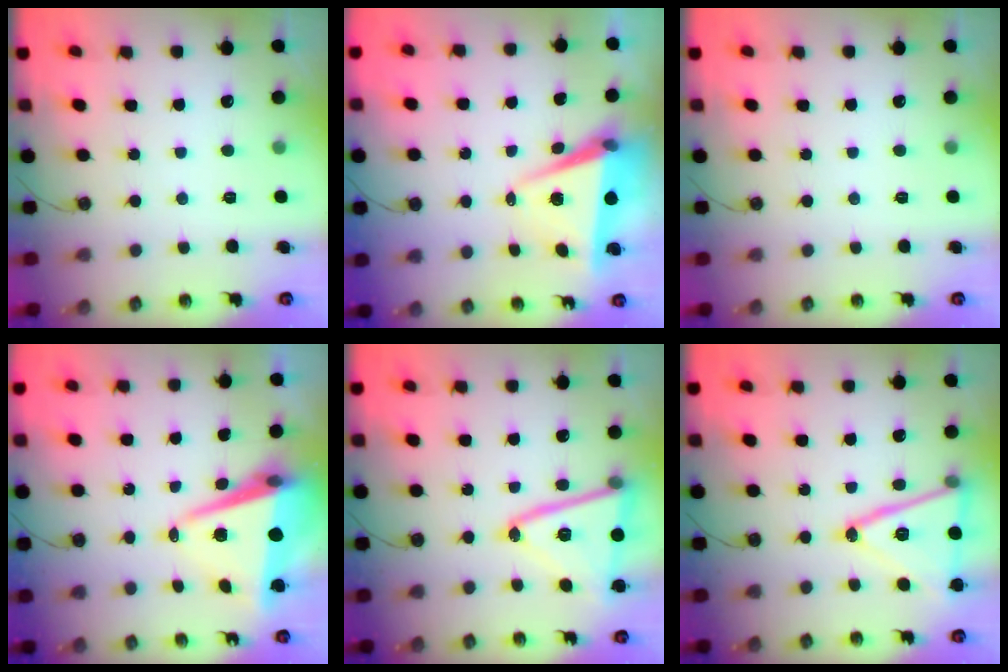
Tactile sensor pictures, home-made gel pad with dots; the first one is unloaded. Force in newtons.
{"total": 7.0, "press": 5.4, "slide": 4.4}
{"total": 0.0}
{"total": 9.7, "press": 9.1, "slide": 3.2}
{"total": 18.7, "press": 18.6, "slide": 2.1}
{"total": 18.7, "press": 18.5, "slide": 3.1}